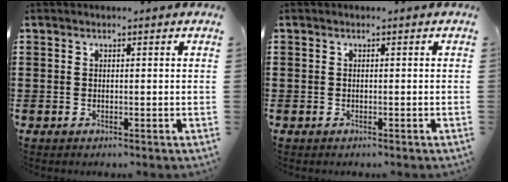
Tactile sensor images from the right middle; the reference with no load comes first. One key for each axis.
{"total": 0.7, "fx": -0.3, "fy": 0.6, "fz": 0.0, "tx": -0.001, "ty": 0.003, "tz": -0.008}